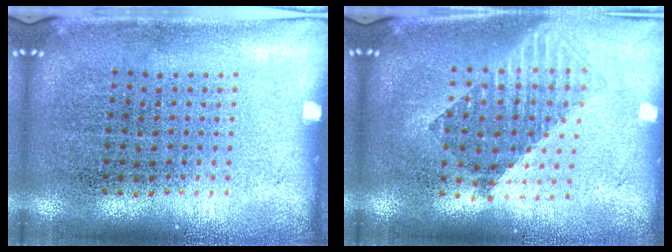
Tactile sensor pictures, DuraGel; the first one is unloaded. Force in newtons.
{"total": 1.6, "press": 1.4, "slide": 0.9}